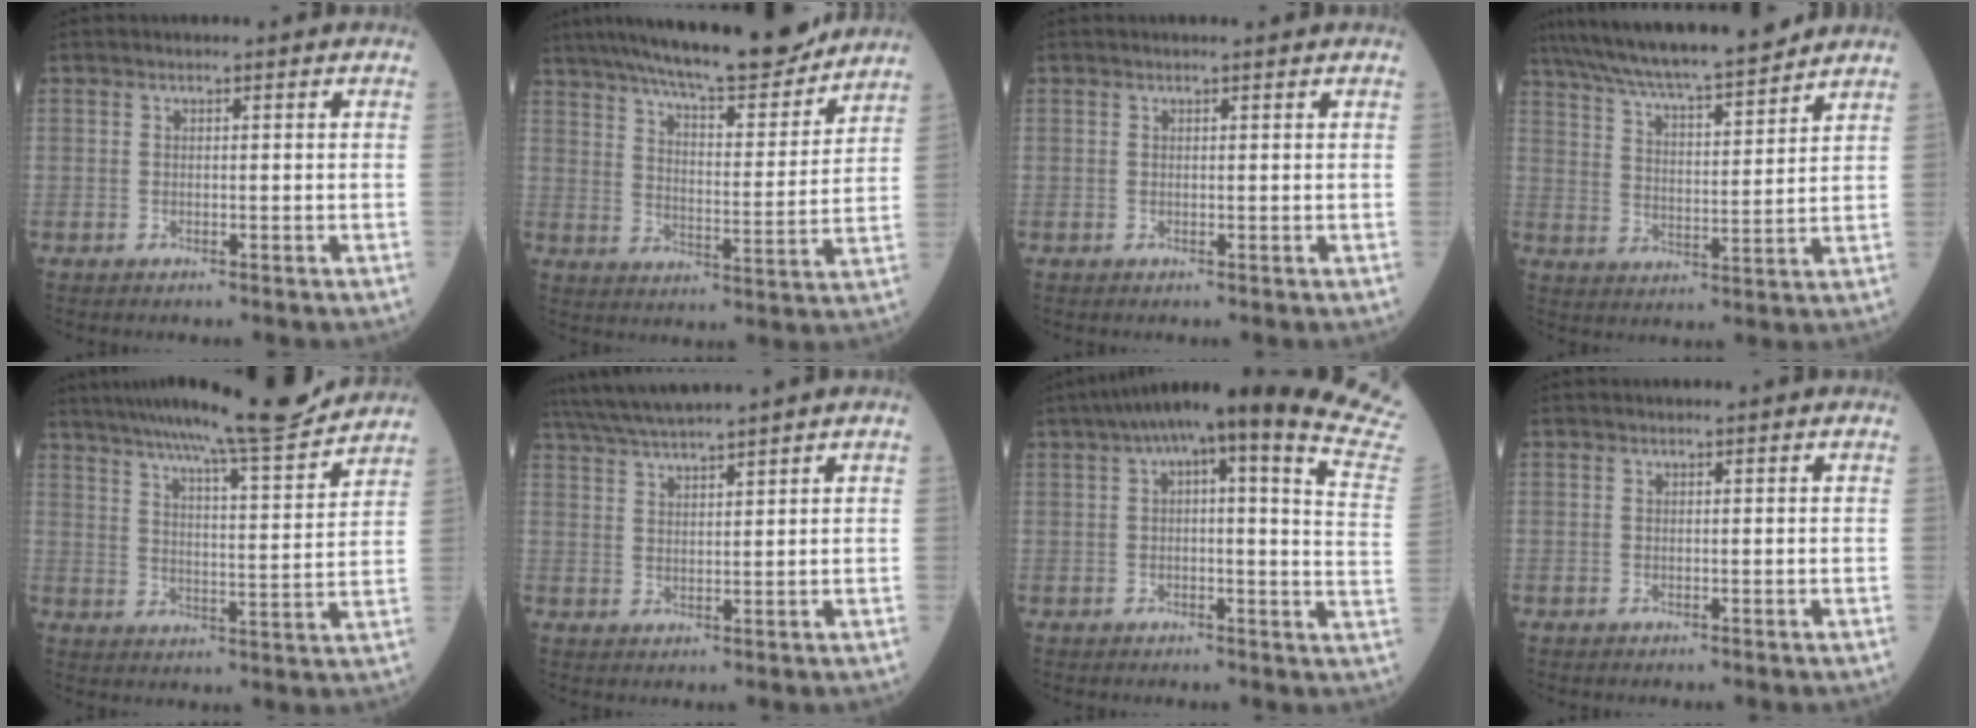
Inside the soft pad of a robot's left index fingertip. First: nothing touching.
{"total": 20.8, "force": [18.0, 2.8, 9.9], "torque": [-0.164, 0.001, 0.263]}
{"total": 1.0, "force": [0.8, 0.0, 0.5], "torque": [-0.009, 0.008, 0.013]}
{"total": 17.7, "force": [15.6, 1.4, 8.3], "torque": [-0.149, 0.017, 0.250]}
{"total": 18.0, "force": [16.0, 0.0, 8.3], "torque": [-0.132, -0.013, 0.231]}
{"total": 7.3, "force": [6.3, -1.1, 3.4], "torque": [-0.065, 0.022, 0.117]}
{"total": 25.3, "force": [20.5, 1.5, 14.6], "torque": [-0.178, -0.021, 0.227]}
{"total": 0.0}